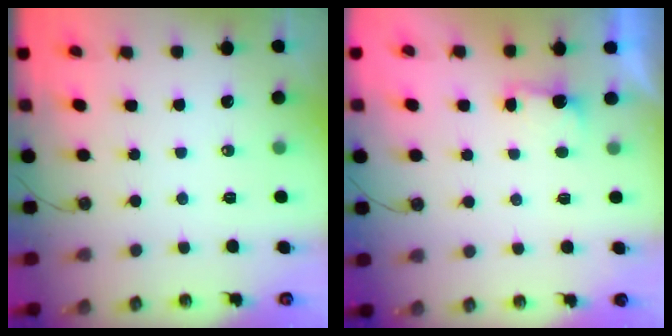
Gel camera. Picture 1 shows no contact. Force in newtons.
{"total": 2.1, "press": 1.9, "slide": 0.9}